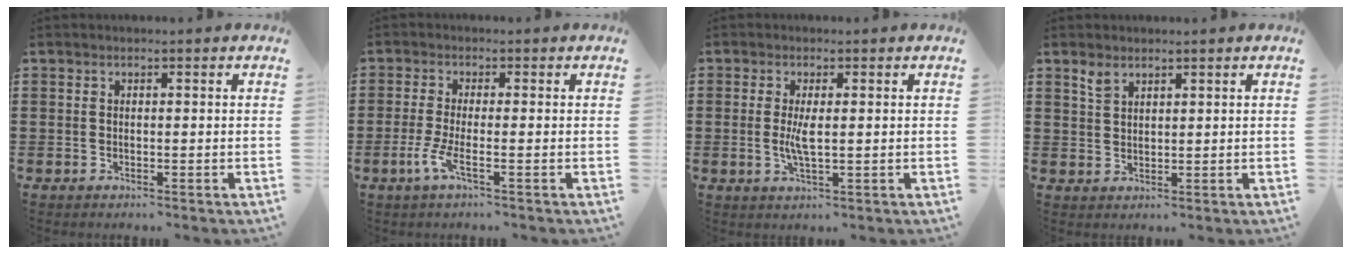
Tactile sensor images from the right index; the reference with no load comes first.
{"total": 3.8, "force": [-1.5, 0.3, 3.4], "torque": [-0.087, -0.014, -0.037]}
{"total": 3.4, "force": [0.0, 0.9, 3.3], "torque": [-0.067, -0.003, -0.002]}
{"total": 2.3, "force": [1.9, 1.0, 0.9], "torque": [-0.023, 0.001, 0.036]}